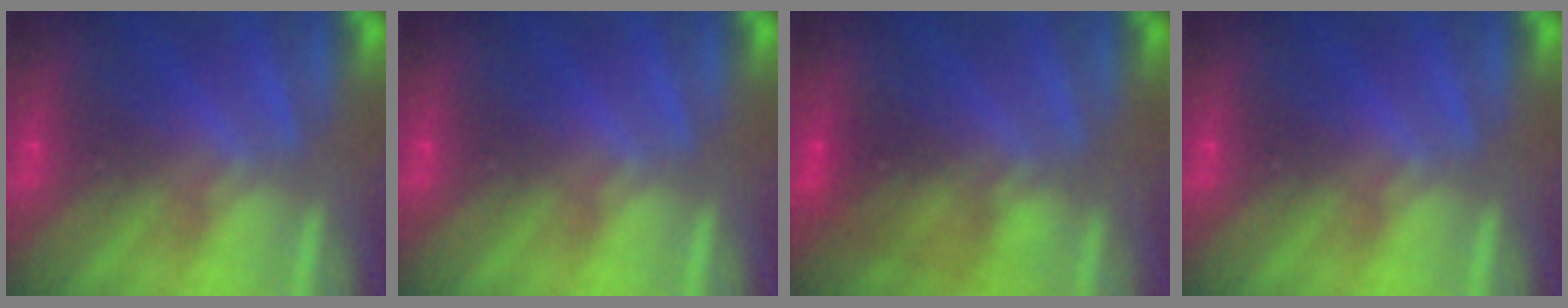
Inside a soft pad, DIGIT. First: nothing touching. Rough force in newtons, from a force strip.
{"total": 0.0}
{"total": 2.7}
{"total": 0.0}